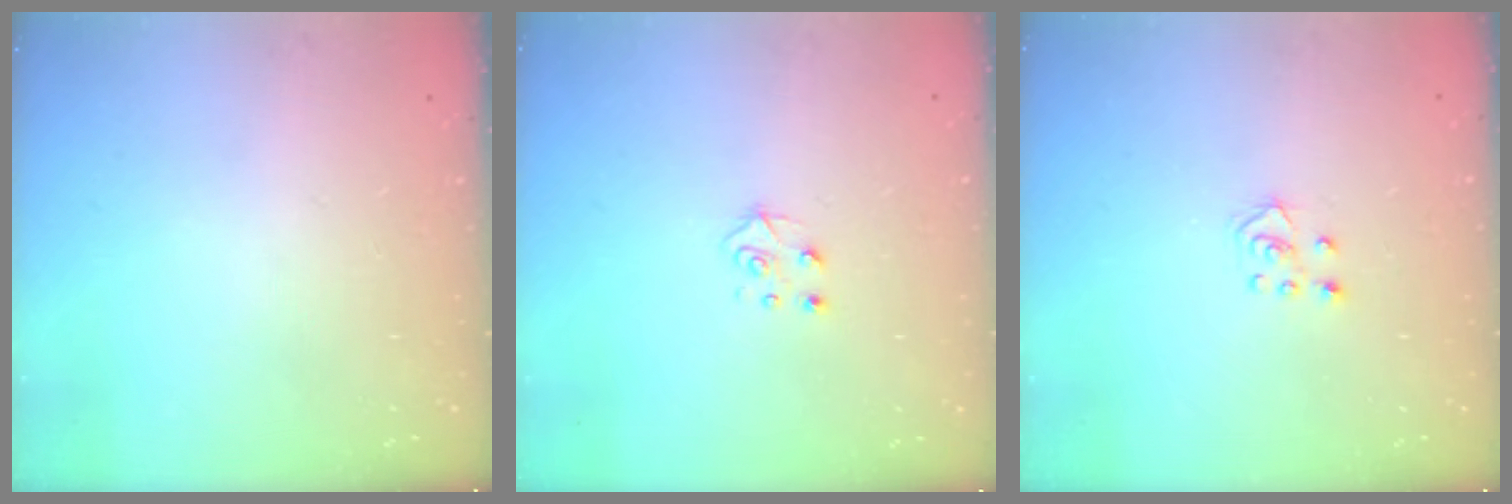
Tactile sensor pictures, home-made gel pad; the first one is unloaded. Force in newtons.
{"total": 4.3, "press": 4.3, "slide": 0.5}
{"total": 4.0, "press": 4.0, "slide": 0.3}